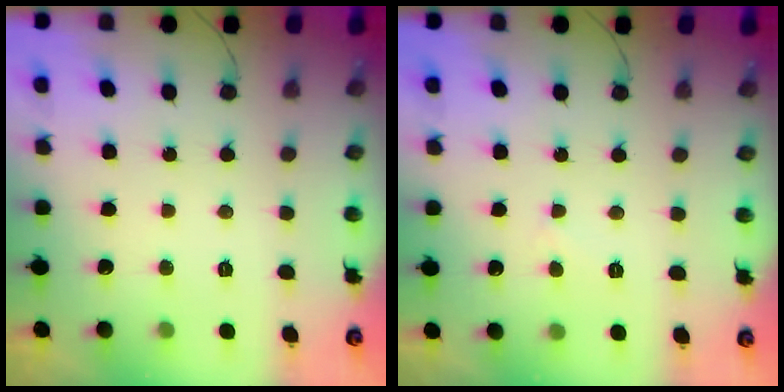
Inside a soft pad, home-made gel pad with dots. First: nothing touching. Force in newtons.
{"total": 2.1, "press": 2.1, "slide": 0.2}